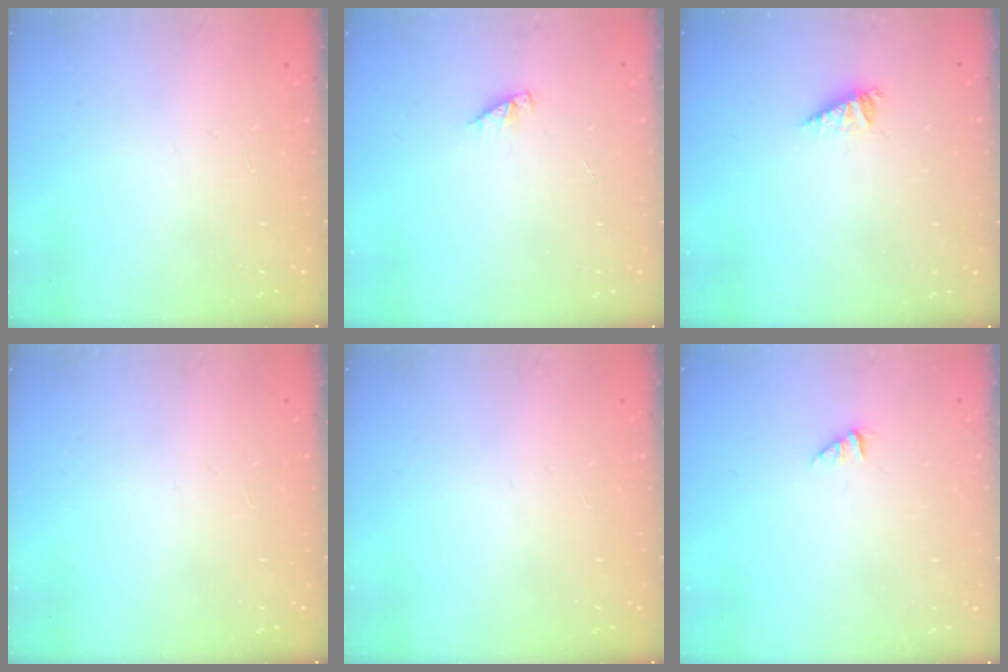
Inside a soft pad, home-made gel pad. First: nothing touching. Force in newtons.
{"total": 2.4, "press": 2.4, "slide": 0.3}
{"total": 2.9, "press": 2.8, "slide": 0.2}
{"total": 0.0}
{"total": 0.0}
{"total": 0.0}